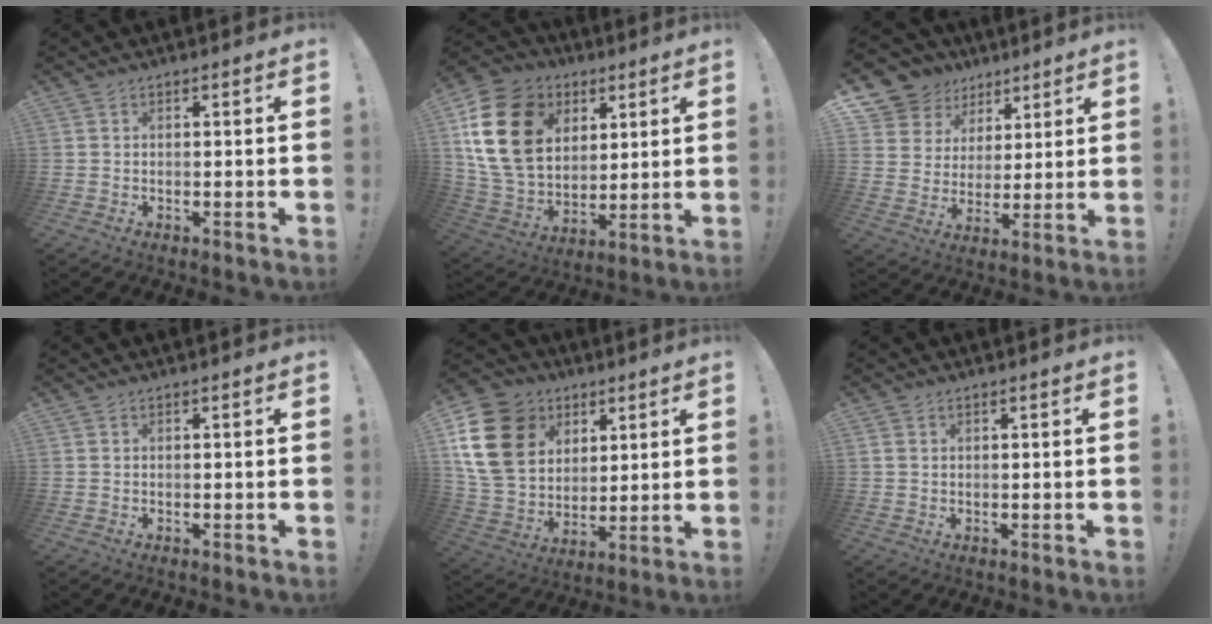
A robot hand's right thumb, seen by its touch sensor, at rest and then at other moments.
{"total": 22.0, "force": [7.3, 16.5, 12.5], "torque": [-0.222, -0.024, 0.152]}
{"total": 11.0, "force": [6.6, 8.5, 2.0], "torque": [-0.035, -0.052, 0.138]}
{"total": 0.0}
{"total": 19.5, "force": [7.0, 15.1, 10.1], "torque": [-0.188, -0.027, 0.145]}
{"total": 1.0, "force": [0.5, 0.6, 0.6], "torque": [-0.021, 0.005, 0.011]}